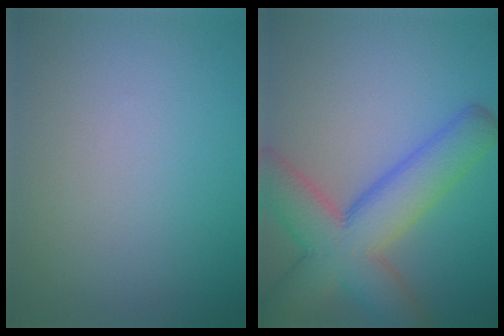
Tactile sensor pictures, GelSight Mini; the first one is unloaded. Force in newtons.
{"total": 9.6, "press": 9.6, "slide": 0.5}